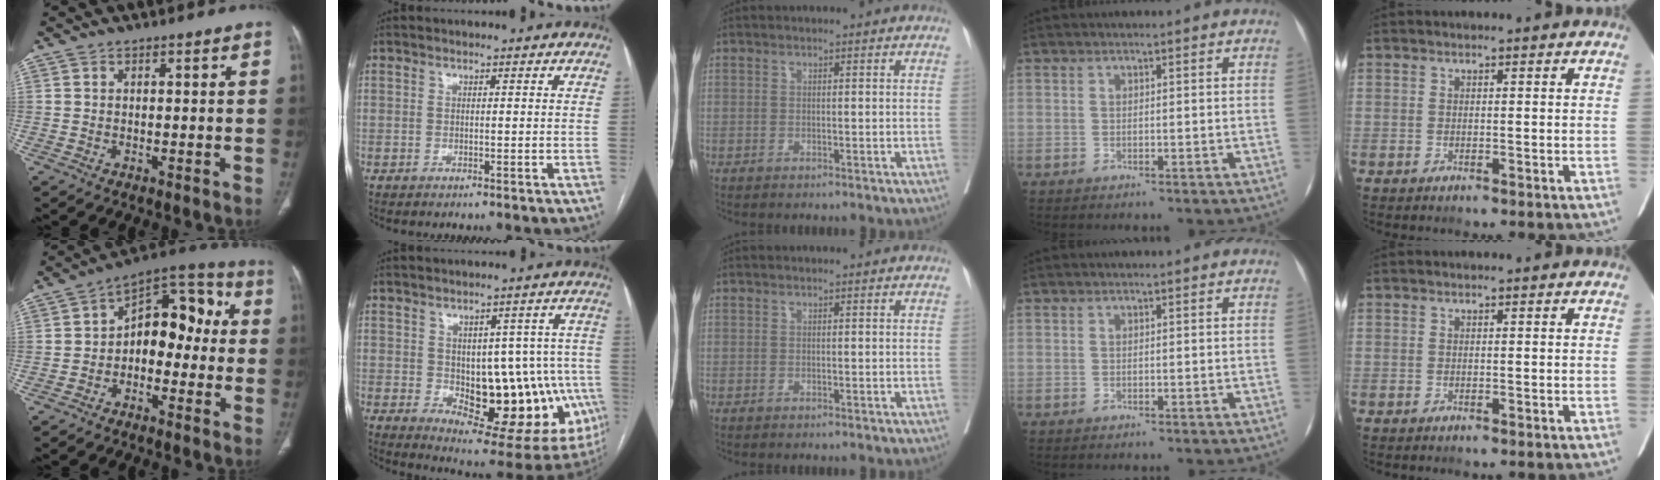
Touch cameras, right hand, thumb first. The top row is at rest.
{"thumb": {"total": 12.6, "force": [-0.6, 8.2, 9.5], "torque": [-0.090, 0.051, -0.028]}, "index": {"total": 19.7, "force": [-3.3, 10.4, 16.4], "torque": [-0.161, 0.019, -0.013]}}